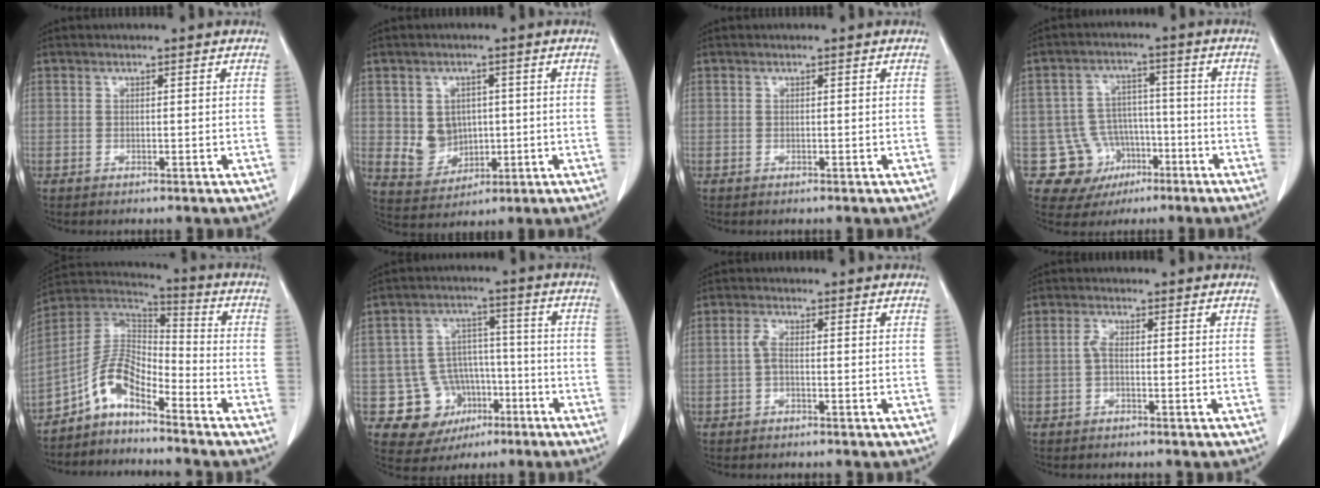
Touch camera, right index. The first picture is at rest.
{"total": 6.4, "force": [0.5, 5.7, 2.9], "torque": [-0.053, 0.010, 0.025]}
{"total": 0.0}
{"total": 10.4, "force": [-3.7, 9.6, 1.6], "torque": [-0.032, 0.032, -0.044]}
{"total": 8.6, "force": [-5.6, 3.0, 5.8], "torque": [-0.125, 0.027, -0.115]}
{"total": 10.8, "force": [-3.8, 9.7, 2.9], "torque": [-0.044, 0.038, -0.044]}
{"total": 2.2, "force": [-0.1, 0.7, 2.0], "torque": [-0.044, 0.005, -0.004]}
{"total": 1.9, "force": [-0.1, 0.6, 1.8], "torque": [-0.040, 0.004, -0.004]}